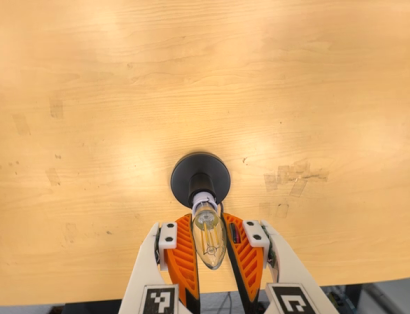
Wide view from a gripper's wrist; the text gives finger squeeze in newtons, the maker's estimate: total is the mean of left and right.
{"total": 11.2, "left": 10.3, "right": 12.2}